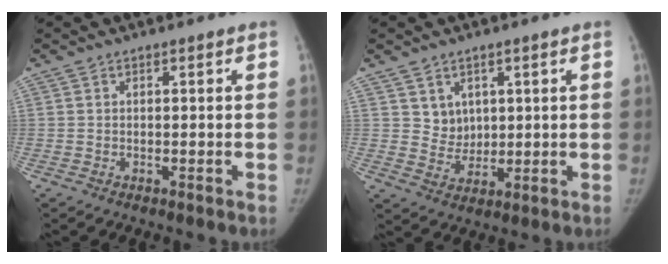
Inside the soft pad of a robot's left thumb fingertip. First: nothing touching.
{"total": 4.8, "force": [2.3, 4.0, 1.2], "torque": [0.003, -0.019, 0.051]}